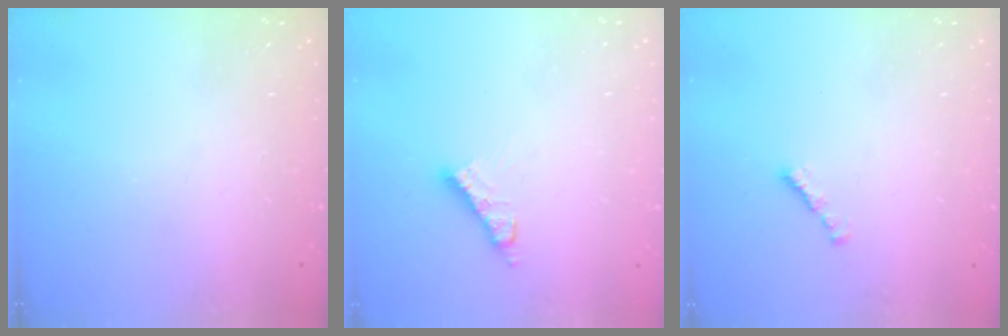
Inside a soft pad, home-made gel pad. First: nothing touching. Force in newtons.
{"total": 6.1, "press": 6.1, "slide": 0.4}
{"total": 1.0, "press": 0.8, "slide": 0.5}